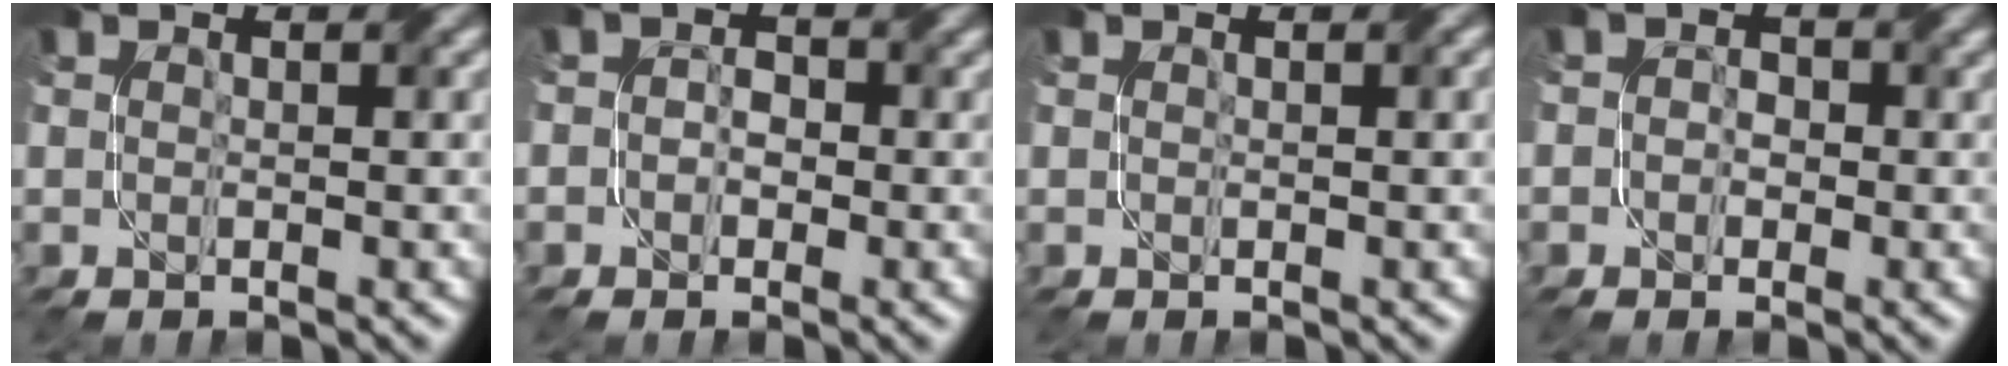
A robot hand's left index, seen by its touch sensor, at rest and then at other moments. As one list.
[{"total": 2.4, "force": [0.0, 2.1, 1.0], "torque": [0.005, 0.003, -0.020]}, {"total": 0.7, "force": [0.4, 0.2, 0.6], "torque": [-0.007, 0.003, 0.004]}, {"total": 2.5, "force": [0.2, 2.3, 0.9], "torque": [0.006, 0.004, -0.023]}]